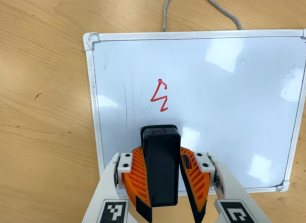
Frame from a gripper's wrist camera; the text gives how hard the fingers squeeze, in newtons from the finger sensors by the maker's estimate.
{"total": 9.3, "left": 9.3, "right": 9.3}